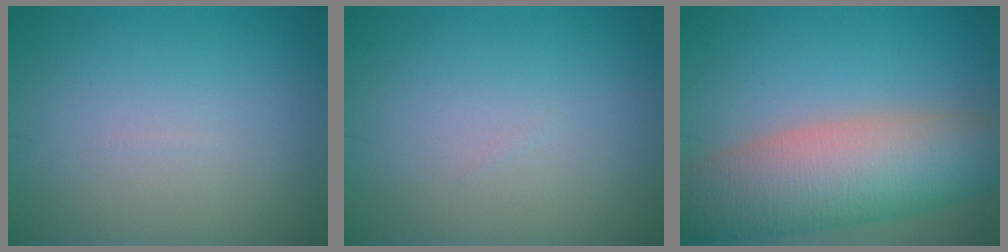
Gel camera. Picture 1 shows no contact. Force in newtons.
{"total": 0.0}
{"total": 10.4, "press": 10.4, "slide": 0.5}